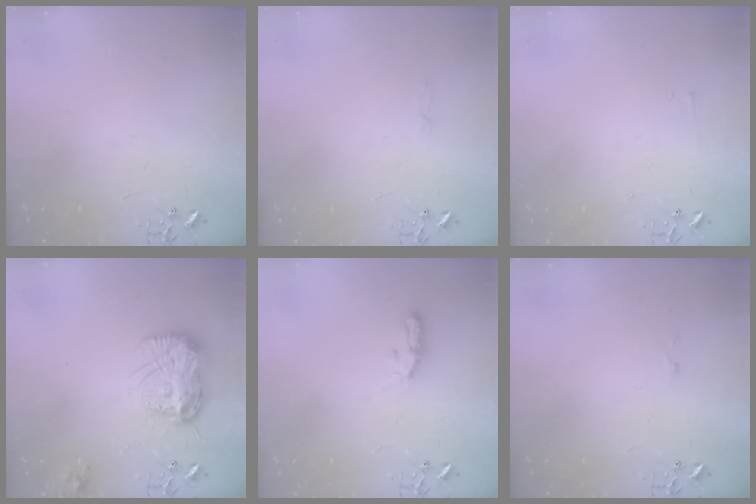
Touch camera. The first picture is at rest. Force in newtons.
{"total": 3.3, "press": 3.2, "slide": 0.6}
{"total": 3.4, "press": 3.4, "slide": 0.5}
{"total": 15.6, "press": 15.6, "slide": 1.5}
{"total": 5.5, "press": 5.5, "slide": 0.7}
{"total": 2.6, "press": 2.6, "slide": 0.4}